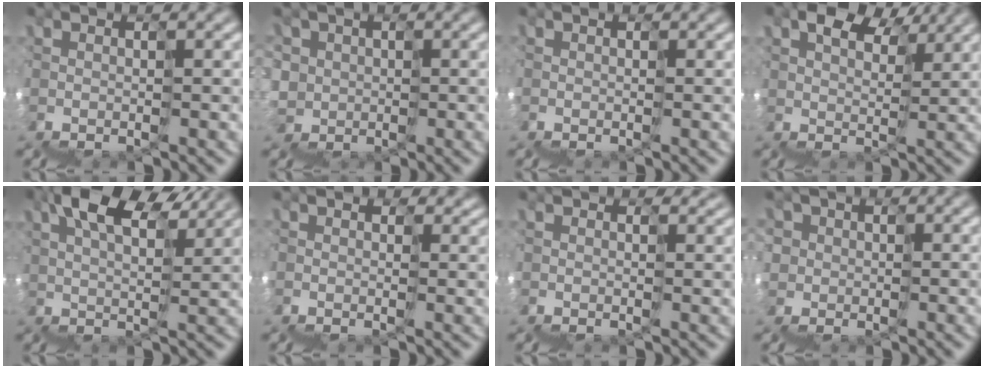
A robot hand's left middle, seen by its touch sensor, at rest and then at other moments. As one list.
[{"total": 4.0, "force": [2.1, 2.3, -2.5], "torque": [0.037, 0.041, 0.010]}, {"total": 0.9, "force": [-0.4, 0.7, 0.3], "torque": [0.004, -0.001, -0.014]}, {"total": 5.2, "force": [4.8, 1.9, 0.8], "torque": [-0.008, 0.041, 0.074]}, {"total": 7.0, "force": [6.1, 1.7, 2.9], "torque": [-0.040, 0.052, 0.083]}, {"total": 3.7, "force": [1.6, 3.1, 1.4], "torque": [-0.025, 0.014, 0.025]}, {"total": 2.8, "force": [1.5, 1.9, 1.5], "torque": [-0.014, 0.011, 0.021]}, {"total": 3.8, "force": [0.0, 3.7, -0.8], "torque": [0.020, 0.024, -0.022]}]